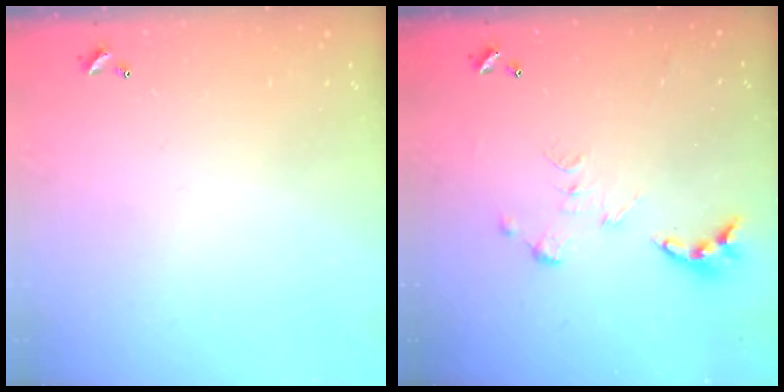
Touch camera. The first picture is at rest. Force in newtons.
{"total": 0.0}